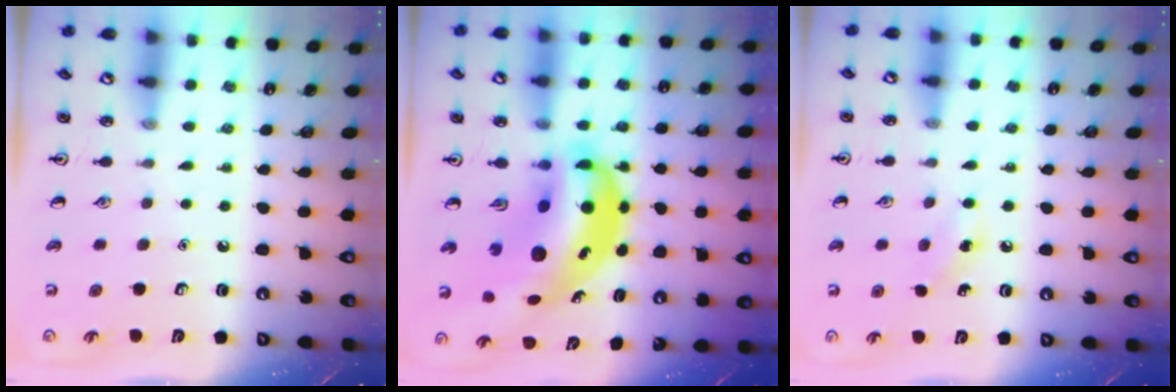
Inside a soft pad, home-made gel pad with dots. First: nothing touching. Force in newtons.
{"total": 13.4, "press": 12.9, "slide": 3.9}
{"total": 6.9, "press": 6.6, "slide": 2.1}